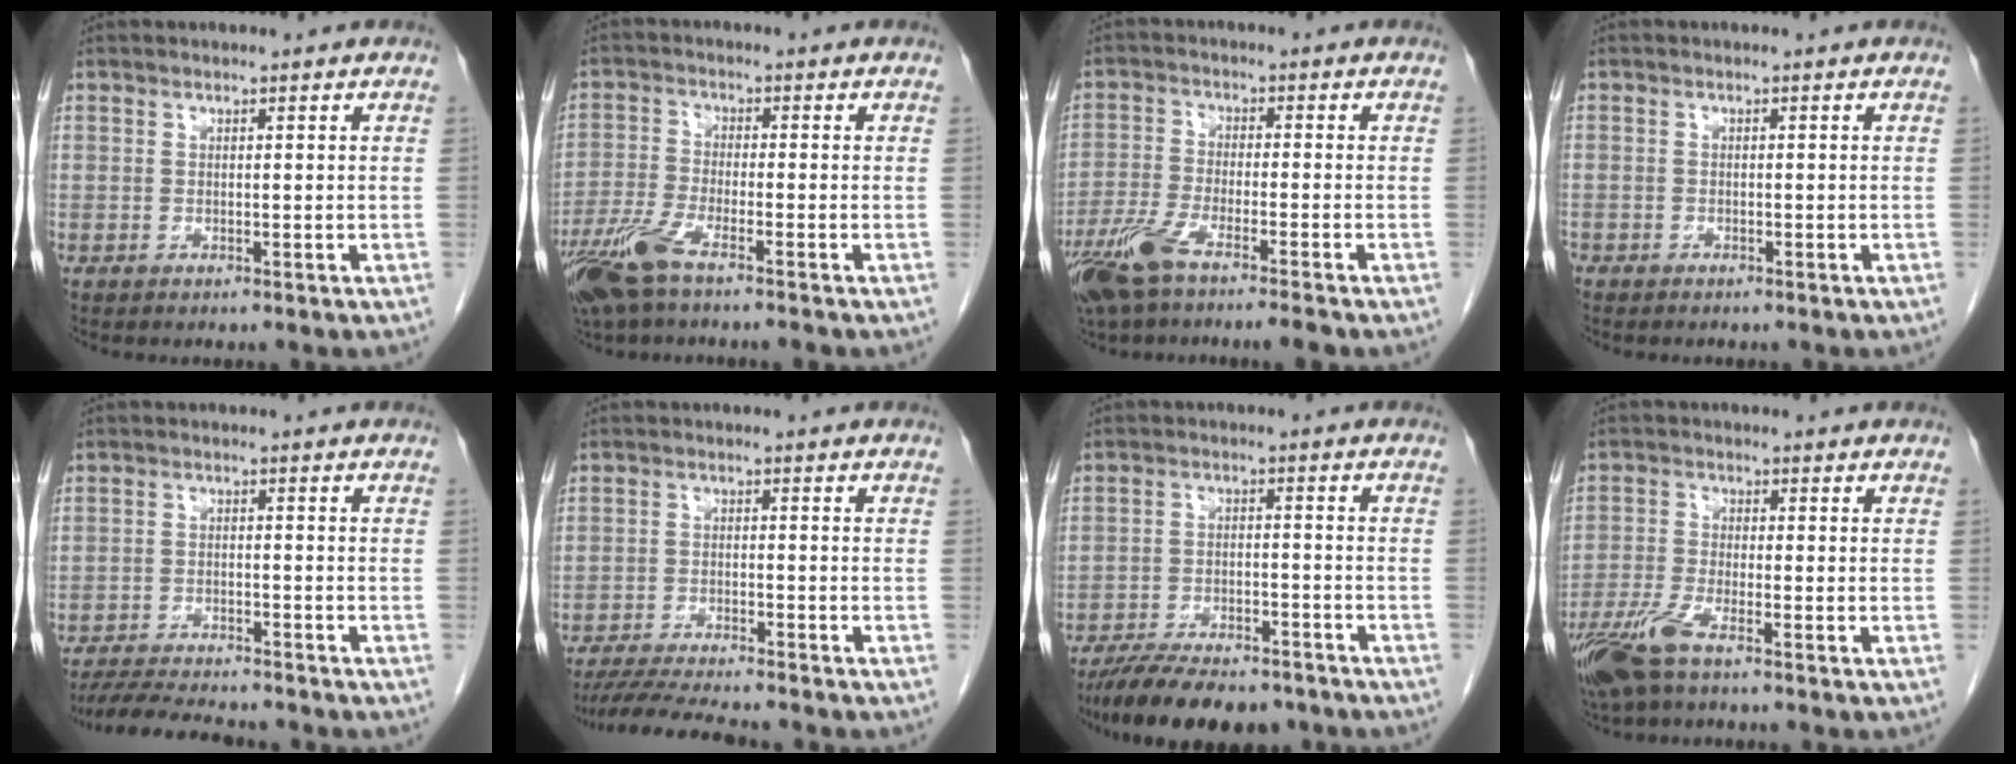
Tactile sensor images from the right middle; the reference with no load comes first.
{"total": 7.3, "force": [-5.0, 0.9, 5.2], "torque": [-0.115, -0.017, -0.101]}
{"total": 8.7, "force": [-6.2, 0.6, 6.0], "torque": [-0.116, -0.017, -0.114]}
{"total": 1.2, "force": [-1.0, 0.6, 0.3], "torque": [-0.008, 0.000, -0.015]}
{"total": 9.6, "force": [-8.9, 1.1, 3.6], "torque": [-0.057, -0.010, -0.139]}
{"total": 9.8, "force": [-8.9, 0.4, 4.3], "torque": [-0.068, -0.019, -0.142]}
{"total": 14.0, "force": [-11.8, 3.9, 6.4], "torque": [-0.101, -0.002, -0.178]}
{"total": 6.5, "force": [-4.3, 1.0, 4.8], "torque": [-0.107, -0.014, -0.085]}